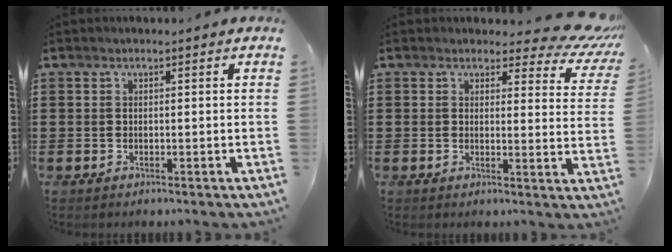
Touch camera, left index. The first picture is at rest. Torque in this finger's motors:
{"motor_torque": [0.29, -0.38, 0.09, -0.03]}